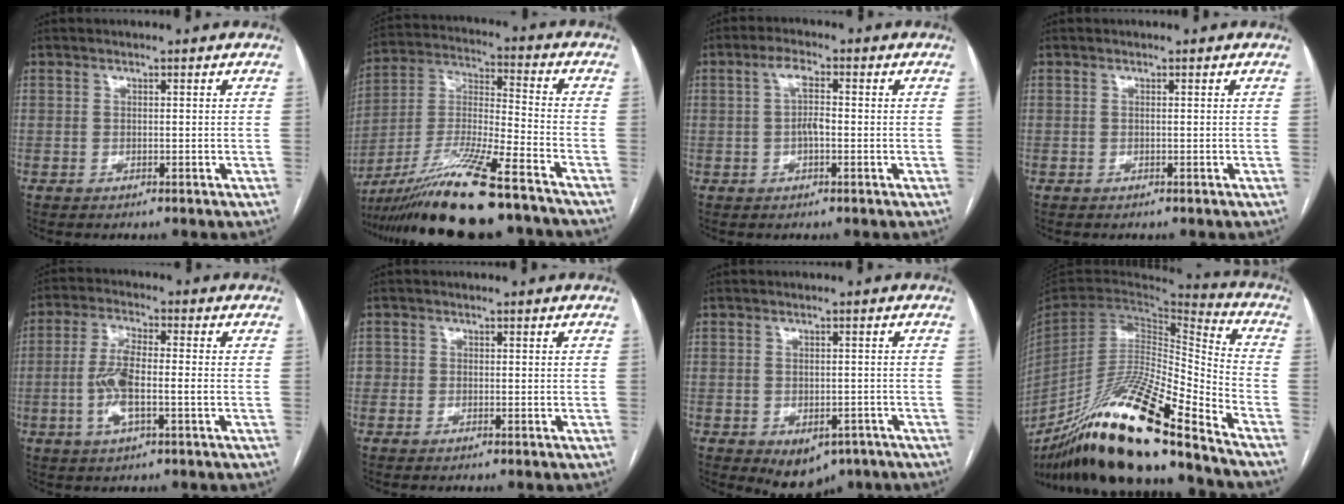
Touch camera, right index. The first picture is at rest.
{"total": 18.9, "force": [-14.6, 0.8, 11.9], "torque": [-0.247, -0.032, -0.264]}
{"total": 3.6, "force": [0.0, 1.2, 3.4], "torque": [-0.066, 0.011, -0.001]}
{"total": 0.0}
{"total": 7.6, "force": [-1.4, 1.8, 7.3], "torque": [-0.152, 0.006, -0.031]}
{"total": 1.3, "force": [-0.2, 1.3, 0.3], "torque": [0.006, 0.006, -0.005]}
{"total": 6.7, "force": [-3.9, 4.4, 3.1], "torque": [-0.031, 0.002, -0.045]}
{"total": 26.3, "force": [-19.2, 1.7, 17.9], "torque": [-0.325, -0.036, -0.348]}